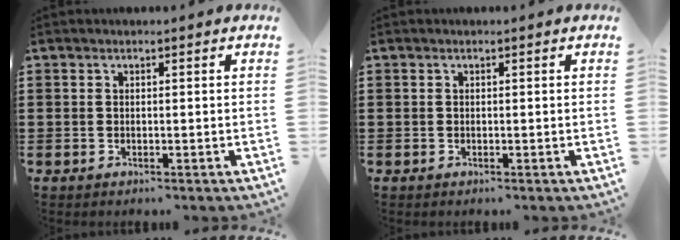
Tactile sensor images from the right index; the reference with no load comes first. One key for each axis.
{"total": 0.0}